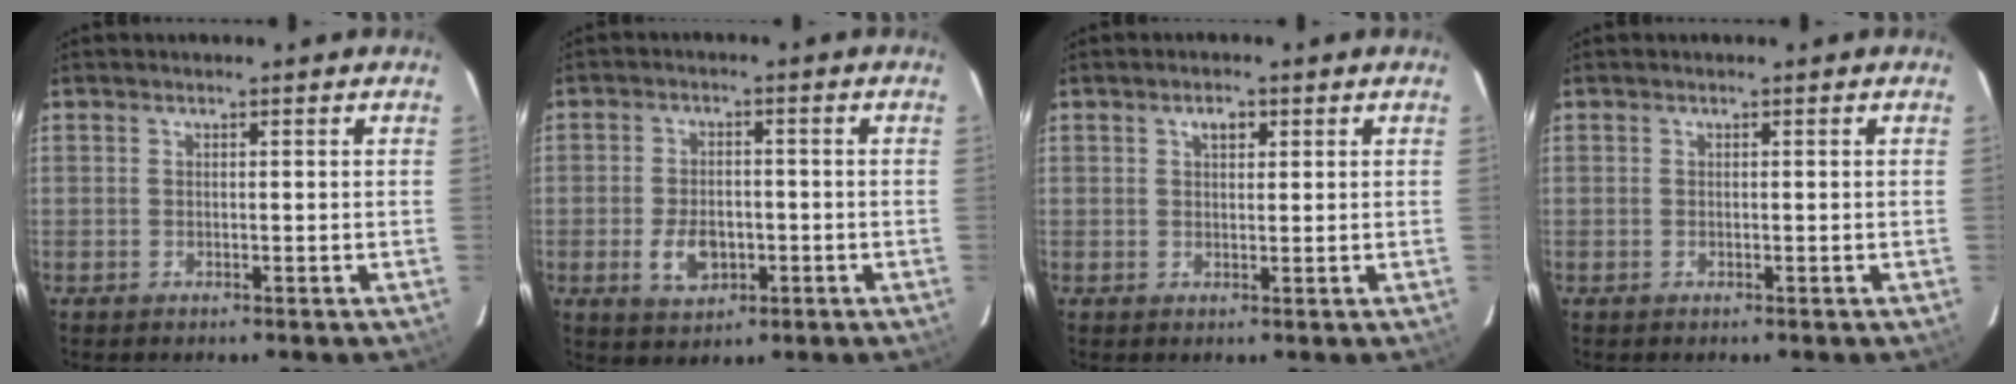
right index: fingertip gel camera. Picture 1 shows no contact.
{"total": 6.6, "force": [-2.1, 4.4, 4.5], "torque": [-0.094, 0.001, -0.029]}
{"total": 2.2, "force": [0.9, 1.4, 1.4], "torque": [-0.020, 0.008, 0.015]}
{"total": 0.0}